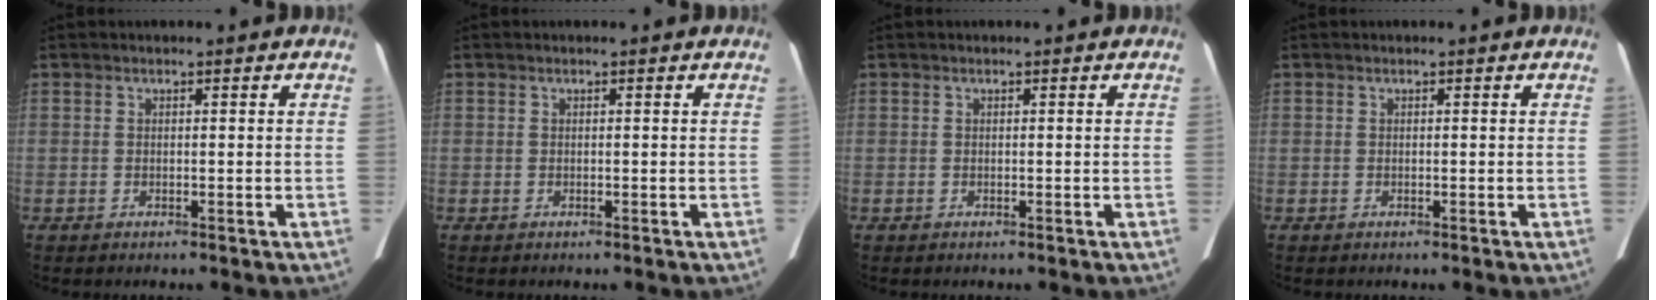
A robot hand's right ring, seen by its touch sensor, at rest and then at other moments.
{"total": 0.0}
{"total": 0.0}
{"total": 0.0}